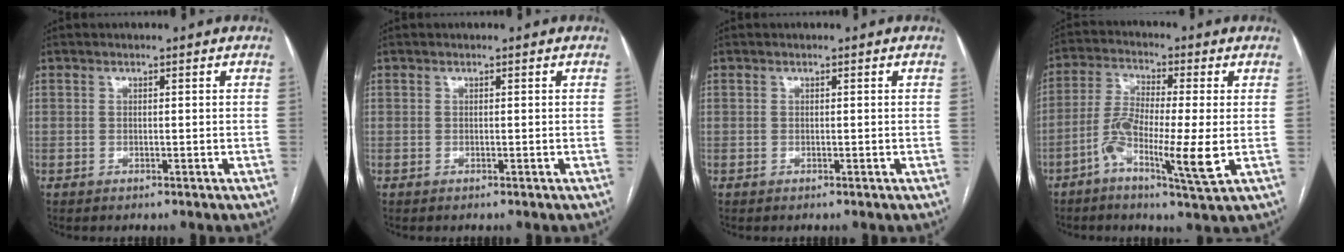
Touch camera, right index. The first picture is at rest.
{"total": 0.0}
{"total": 0.0}
{"total": 10.3, "force": [-3.2, 0.7, 9.8], "torque": [-0.195, -0.006, -0.063]}